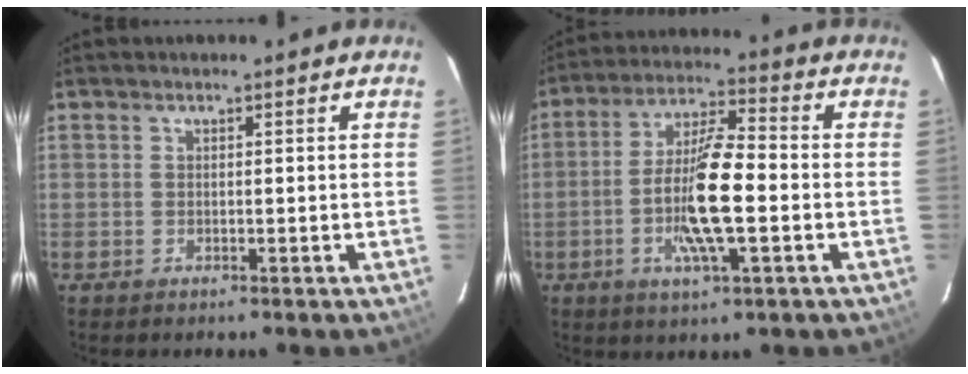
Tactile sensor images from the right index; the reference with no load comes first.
{"total": 12.6, "force": [-3.0, 2.5, 12.0], "torque": [-0.233, -0.002, -0.060]}